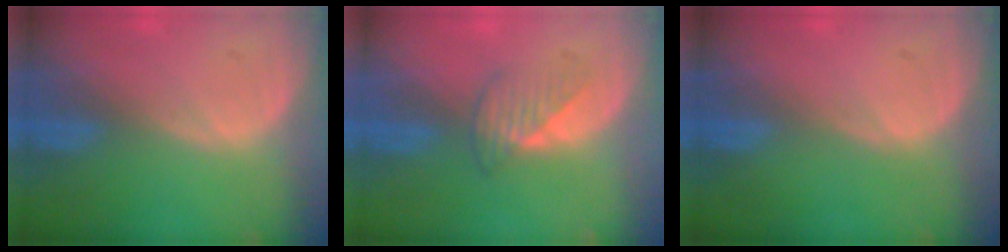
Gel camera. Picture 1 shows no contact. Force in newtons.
{"total": 3.4, "press": 3.2, "slide": 1.2}
{"total": 0.0}